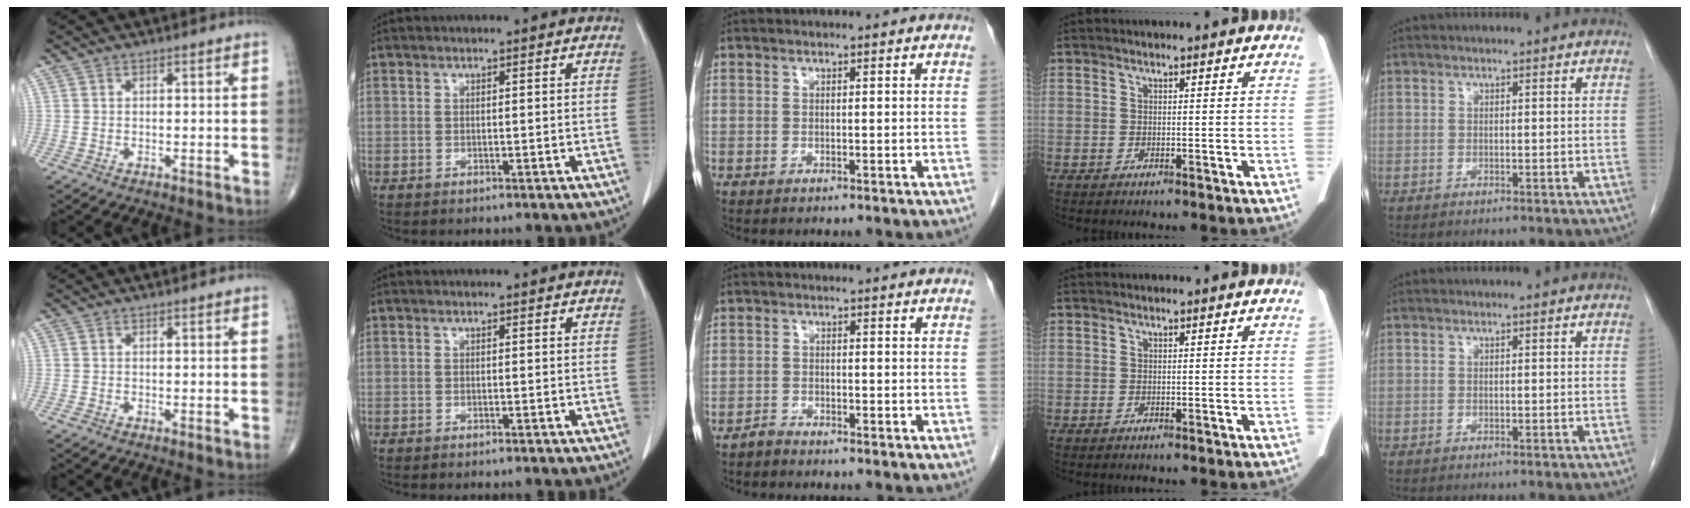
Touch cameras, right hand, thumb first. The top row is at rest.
{"thumb": {"total": 0.7, "force": [-0.3, 0.3, 0.6], "torque": [-0.014, -0.002, -0.007]}, "middle": {"total": 1.0, "force": [-1.0, 0.0, 0.0], "torque": [-0.001, -0.002, -0.020]}}